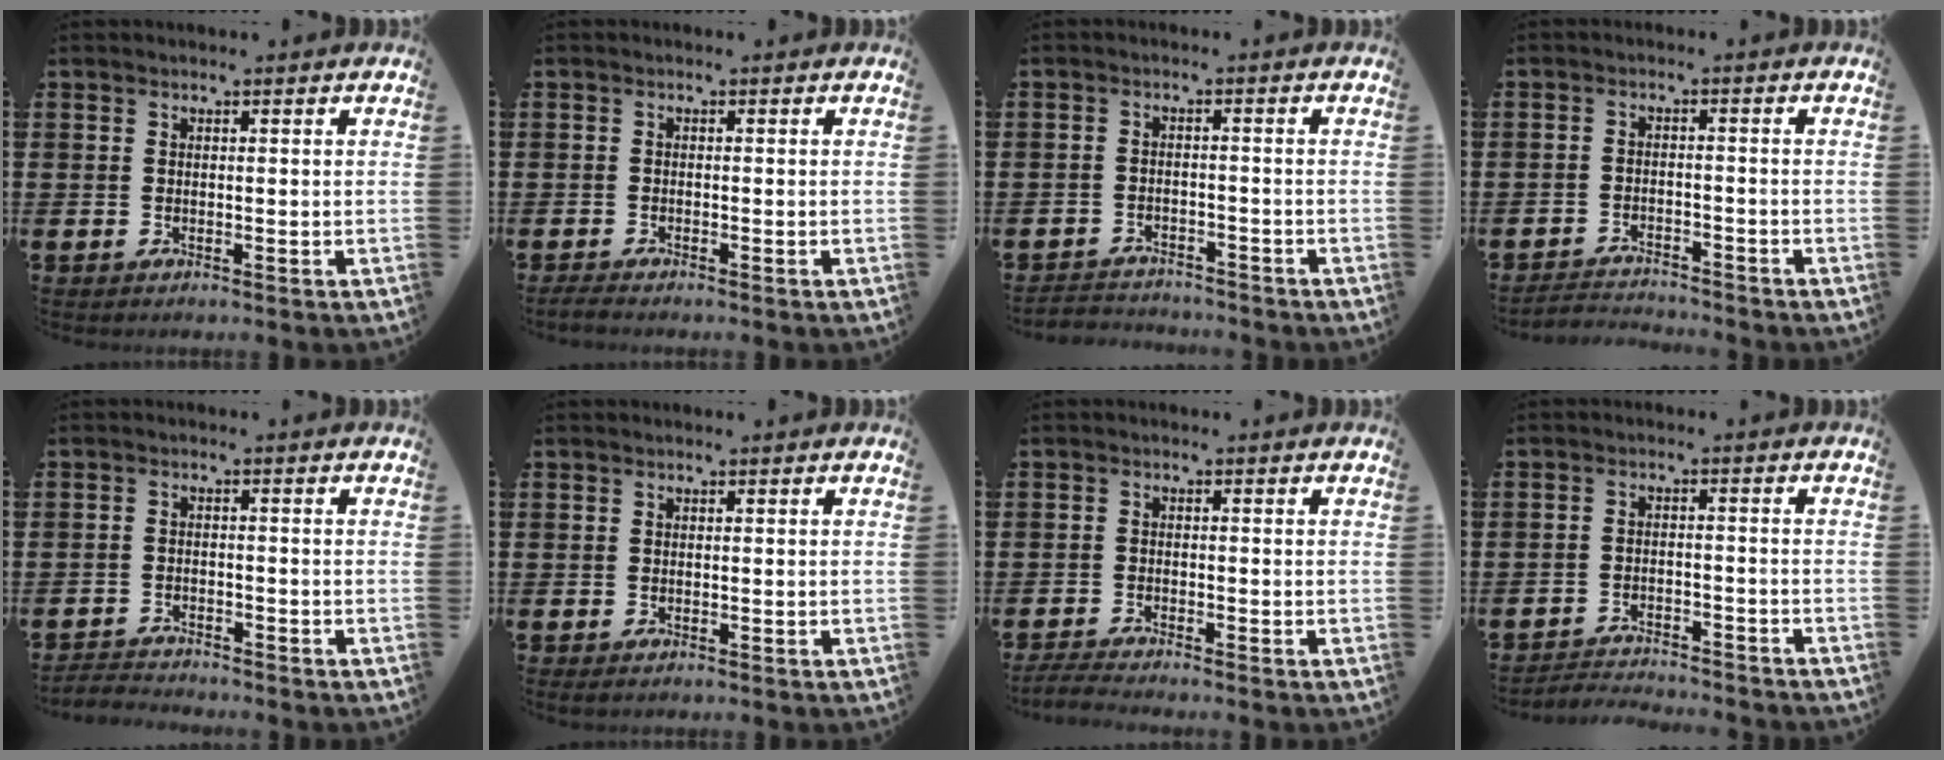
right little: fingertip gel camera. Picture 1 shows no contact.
{"total": 0.9, "force": [-0.7, 0.1, 0.5], "torque": [-0.010, -0.002, -0.014]}
{"total": 2.2, "force": [-2.2, 0.3, -0.3], "torque": [-0.003, 0.001, -0.050]}
{"total": 2.4, "force": [-2.4, 0.0, -0.1], "torque": [-0.004, 0.002, -0.052]}
{"total": 2.1, "force": [-2.1, 0.0, -0.1], "torque": [-0.002, 0.001, -0.047]}
{"total": 0.0}
{"total": 1.7, "force": [-1.6, 0.0, 0.7], "torque": [-0.012, 0.004, -0.030]}
{"total": 2.8, "force": [-2.8, 0.0, -0.2], "torque": [-0.004, 0.002, -0.061]}